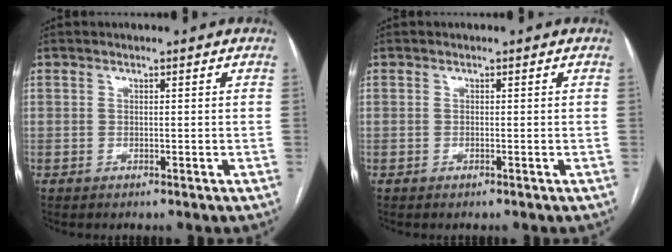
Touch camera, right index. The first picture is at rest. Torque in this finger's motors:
{"motor_torque": [-0.05, -0.01, 0.02, 0.01]}